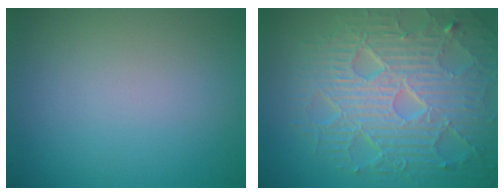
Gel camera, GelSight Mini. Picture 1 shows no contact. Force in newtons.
{"total": 10.1, "press": 6.6, "slide": 7.7}